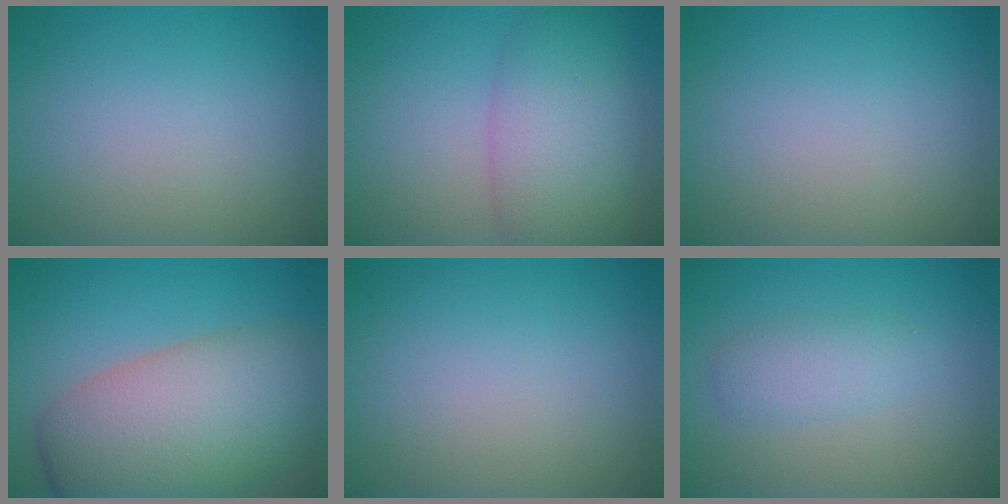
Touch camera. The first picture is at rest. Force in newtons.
{"total": 6.5, "press": 6.4, "slide": 0.2}
{"total": 0.0}
{"total": 11.8, "press": 11.8, "slide": 0.5}
{"total": 0.0}
{"total": 2.3, "press": 2.3, "slide": 0.1}